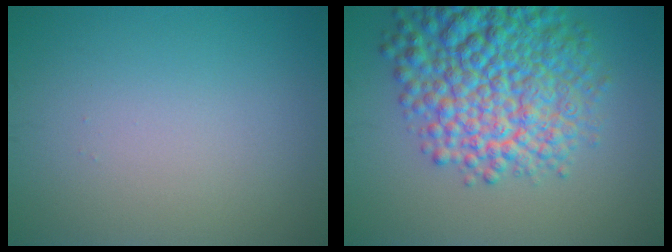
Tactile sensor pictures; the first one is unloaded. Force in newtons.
{"total": 10.6, "press": 10.6, "slide": 0.5}